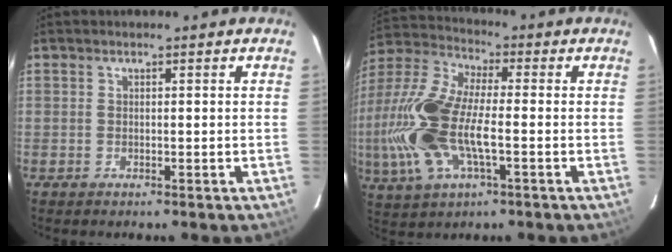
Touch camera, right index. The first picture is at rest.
{"total": 19.4, "force": [-3.4, 8.3, 17.2], "torque": [-0.379, -0.003, -0.070]}